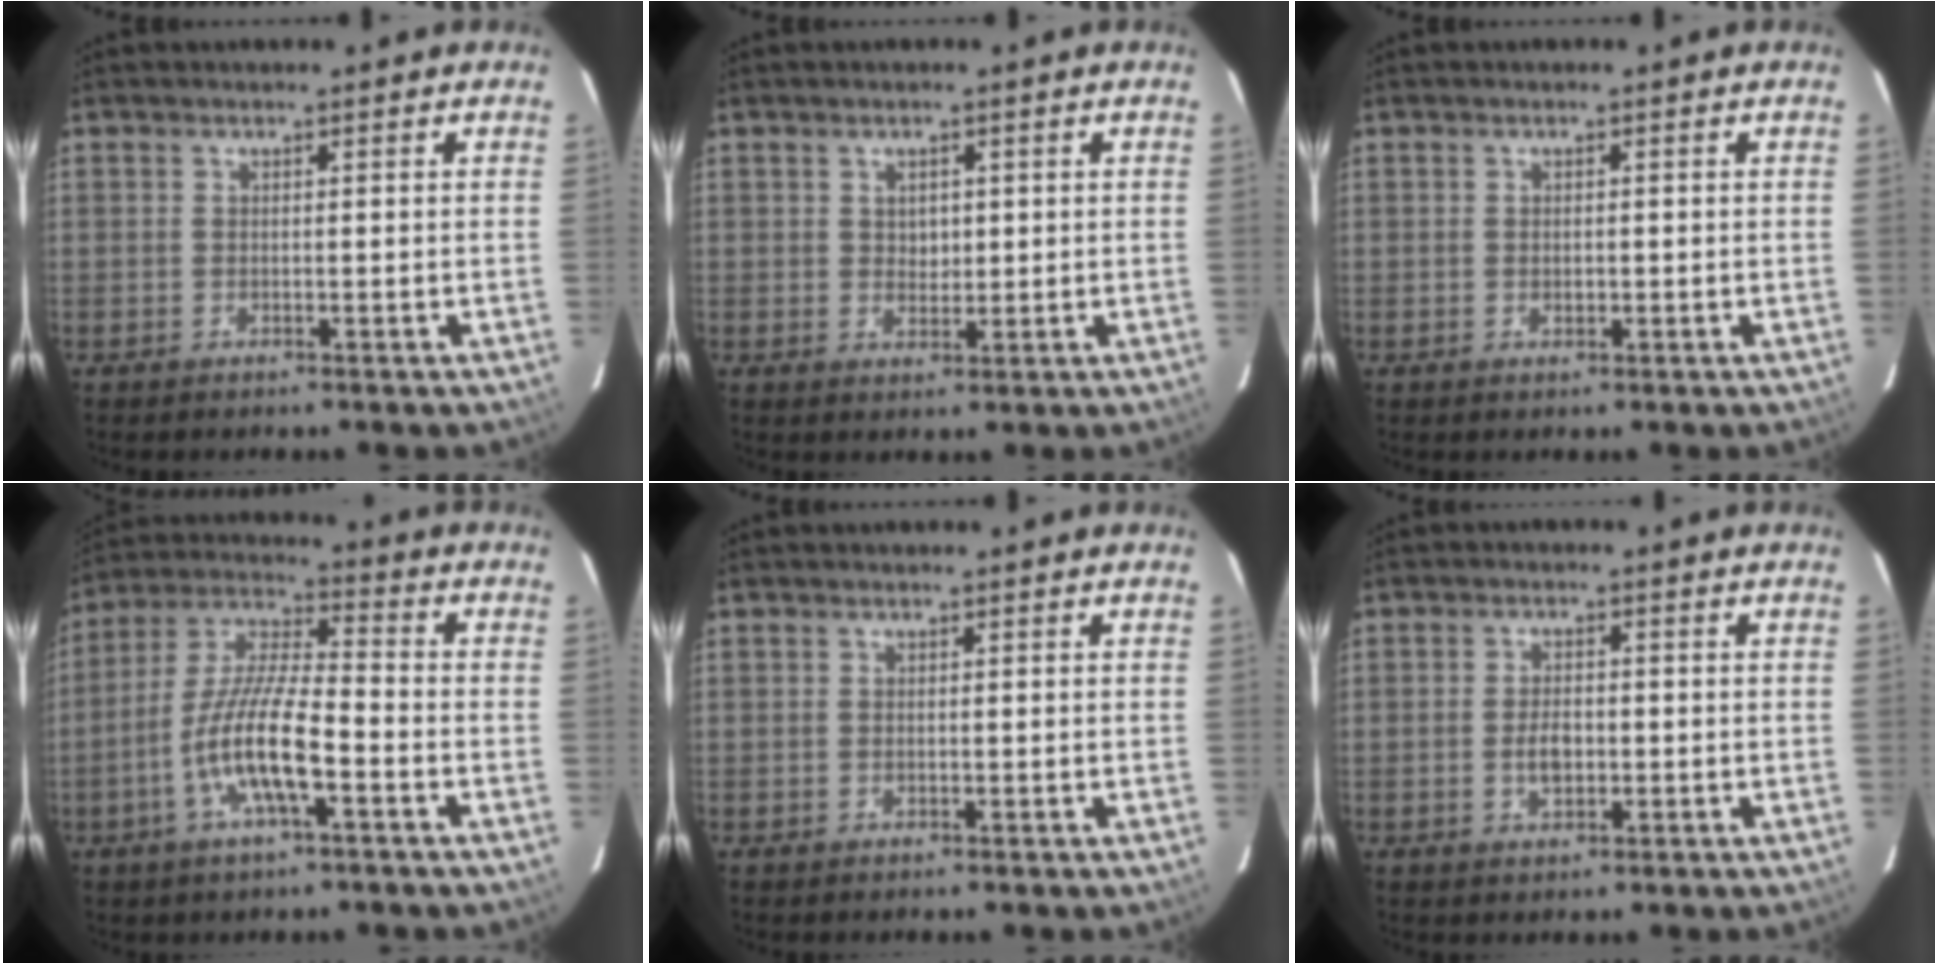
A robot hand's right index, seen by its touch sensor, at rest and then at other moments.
{"total": 2.4, "force": [0.6, 2.0, 1.1], "torque": [-0.013, 0.004, 0.011]}
{"total": 1.0, "force": [-0.1, 0.8, 0.5], "torque": [-0.006, 0.000, -0.001]}
{"total": 12.3, "force": [-4.9, 2.6, 11.0], "torque": [-0.227, -0.004, -0.095]}
{"total": 0.0}
{"total": 3.6, "force": [-0.8, 2.2, 2.7], "torque": [-0.051, 0.002, -0.011]}